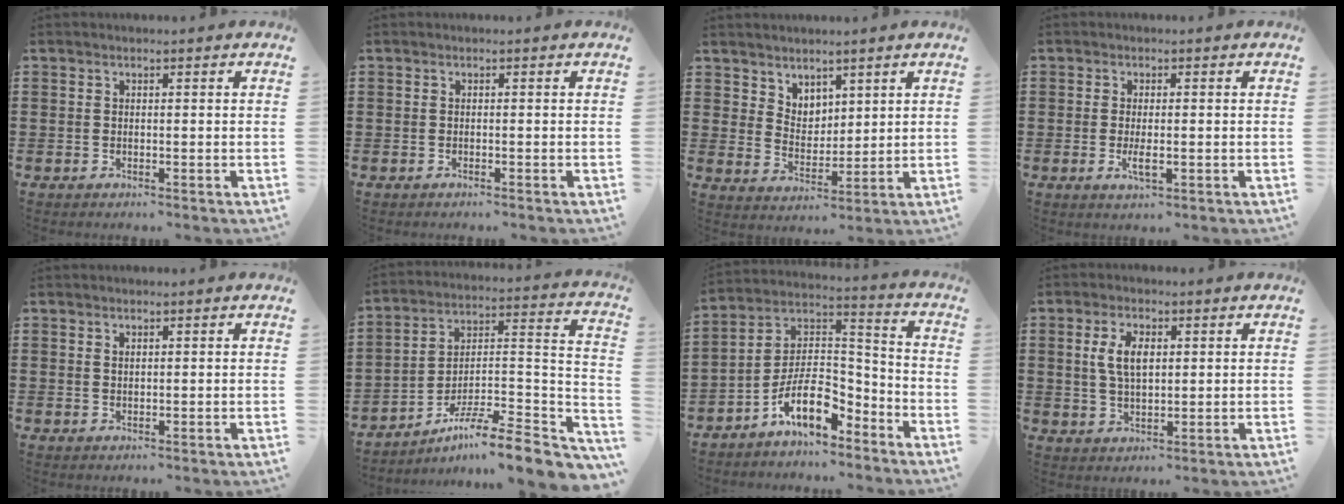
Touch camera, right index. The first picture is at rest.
{"total": 0.0}
{"total": 4.3, "force": [3.6, 2.4, -0.1], "torque": [-0.015, -0.004, 0.068]}
{"total": 2.9, "force": [-0.6, 0.9, 2.7], "torque": [-0.055, -0.004, -0.012]}
{"total": 0.7, "force": [0.4, 0.4, 0.4], "torque": [-0.008, 0.003, 0.008]}
{"total": 9.6, "force": [-7.5, 1.2, 5.9], "torque": [-0.090, 0.006, -0.146]}
{"total": 10.6, "force": [-6.7, 4.7, 6.8], "torque": [-0.141, 0.006, -0.130]}
{"total": 5.3, "force": [1.3, 2.7, 4.4], "torque": [-0.101, 0.009, 0.018]}